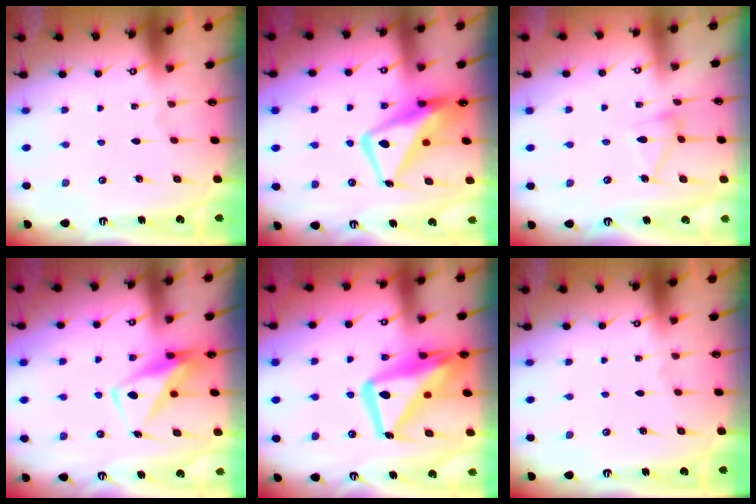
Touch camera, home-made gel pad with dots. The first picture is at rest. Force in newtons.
{"total": 12.7, "press": 12.7, "slide": 1.4}
{"total": 10.1, "press": 10.1, "slide": 0.9}
{"total": 9.4, "press": 9.4, "slide": 0.9}
{"total": 19.4, "press": 19.4, "slide": 1.5}
{"total": 0.0}